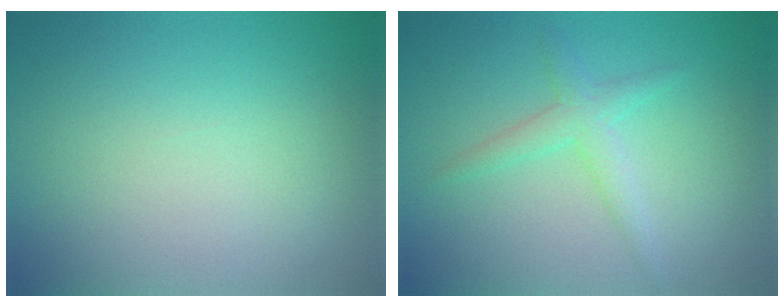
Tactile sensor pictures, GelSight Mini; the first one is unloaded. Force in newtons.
{"total": 2.1, "press": 2.1, "slide": 0.3}